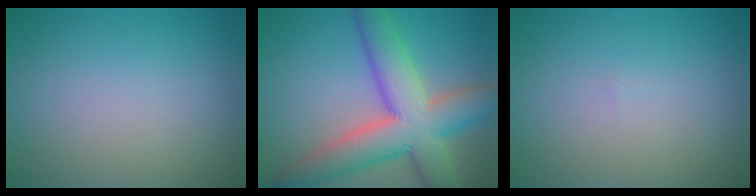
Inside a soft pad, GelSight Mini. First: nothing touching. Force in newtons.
{"total": 9.5, "press": 9.5, "slide": 0.5}
{"total": 0.0}